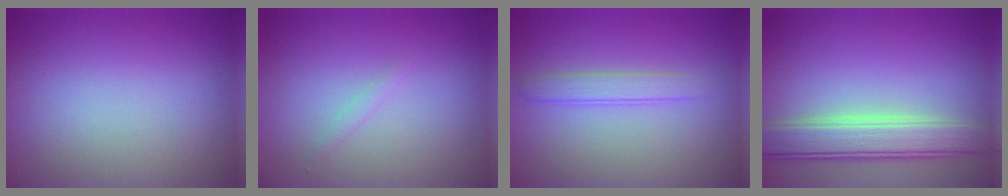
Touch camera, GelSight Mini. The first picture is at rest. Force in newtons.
{"total": 0.7, "press": 0.7, "slide": 0.1}
{"total": 1.8, "press": 1.8, "slide": 0.0}
{"total": 5.0, "press": 5.0, "slide": 0.5}